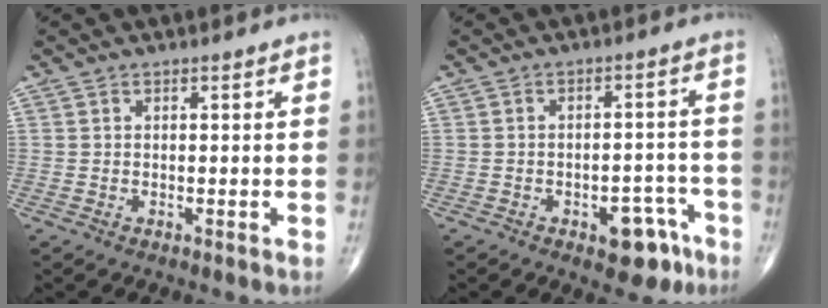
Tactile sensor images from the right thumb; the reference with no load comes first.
{"total": 8.2, "force": [-4.5, 4.3, 5.3], "torque": [-0.043, 0.040, -0.053]}